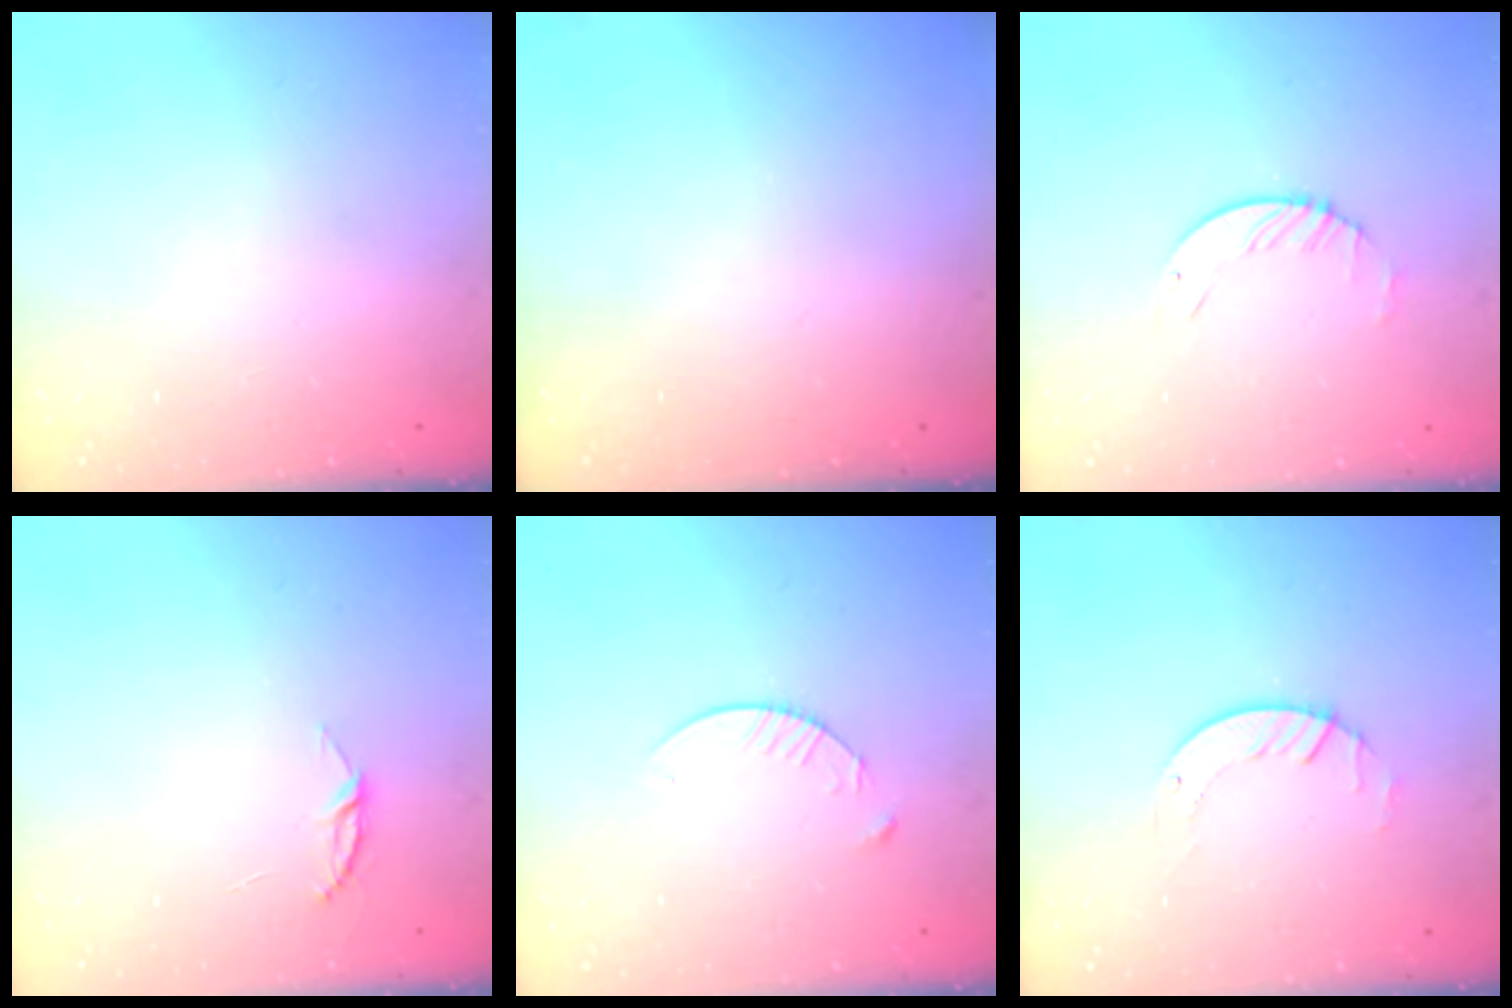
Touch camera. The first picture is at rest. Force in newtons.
{"total": 0.0}
{"total": 1.6, "press": 1.6, "slide": 0.2}
{"total": 3.9, "press": 3.8, "slide": 0.4}
{"total": 4.8, "press": 4.8, "slide": 0.6}
{"total": 2.6, "press": 2.6, "slide": 0.3}